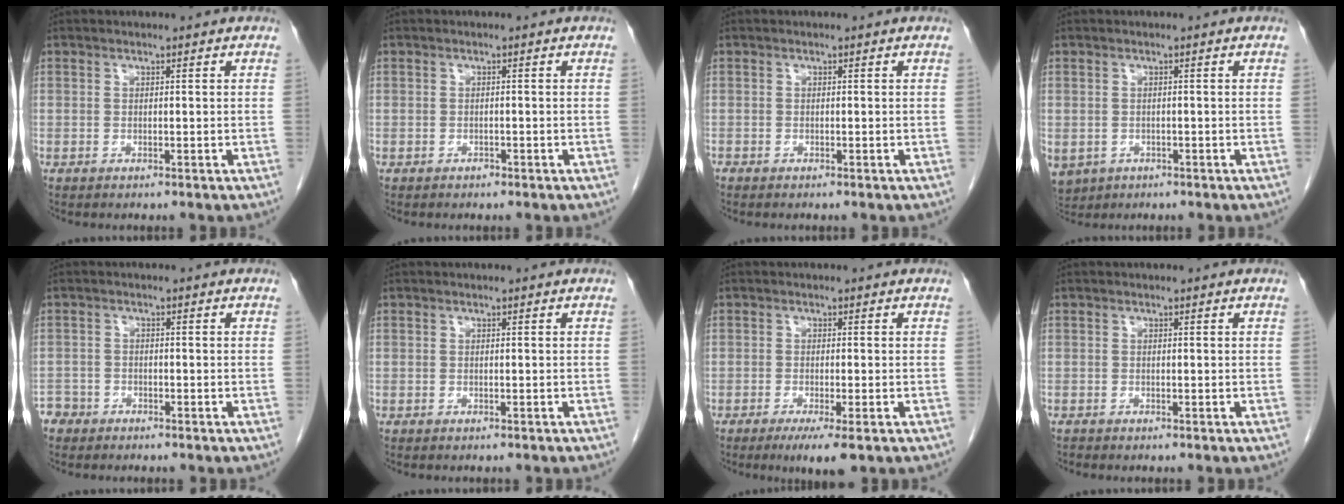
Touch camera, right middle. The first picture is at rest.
{"total": 0.6, "force": [-0.4, 0.3, 0.1], "torque": [-0.005, 0.000, -0.008]}
{"total": 0.0}
{"total": 6.8, "force": [-2.9, 5.6, 2.5], "torque": [-0.069, -0.006, -0.038]}
{"total": 2.2, "force": [-1.8, 1.2, -0.3], "torque": [0.002, 0.006, -0.035]}
{"total": 1.1, "force": [-1.0, 0.3, 0.4], "torque": [-0.007, -0.002, -0.013]}
{"total": 4.5, "force": [-2.6, 0.5, 3.6], "torque": [-0.054, -0.013, -0.039]}
{"total": 0.0}